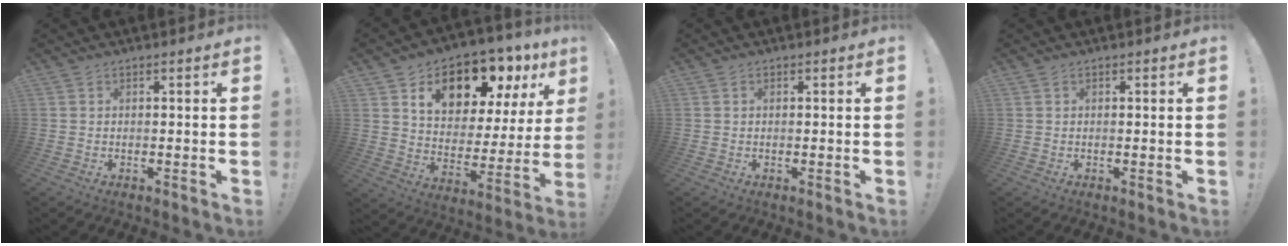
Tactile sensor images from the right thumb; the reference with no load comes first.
{"total": 14.9, "force": [10.4, 7.5, 7.7], "torque": [-0.115, -0.077, 0.182]}
{"total": 0.0}
{"total": 0.0}